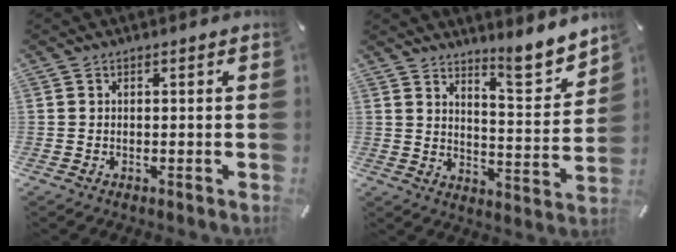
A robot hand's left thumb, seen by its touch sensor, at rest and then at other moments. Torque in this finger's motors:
{"motor_torque": [0.99, -0.50, 0.09, -0.15, 0.02]}